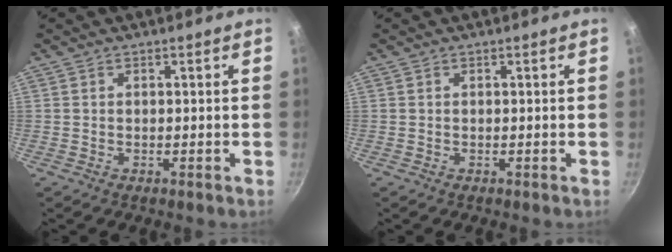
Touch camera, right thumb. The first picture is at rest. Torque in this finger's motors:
{"motor_torque": [-0.18, 0.18, -0.15, -0.16, 0.00]}